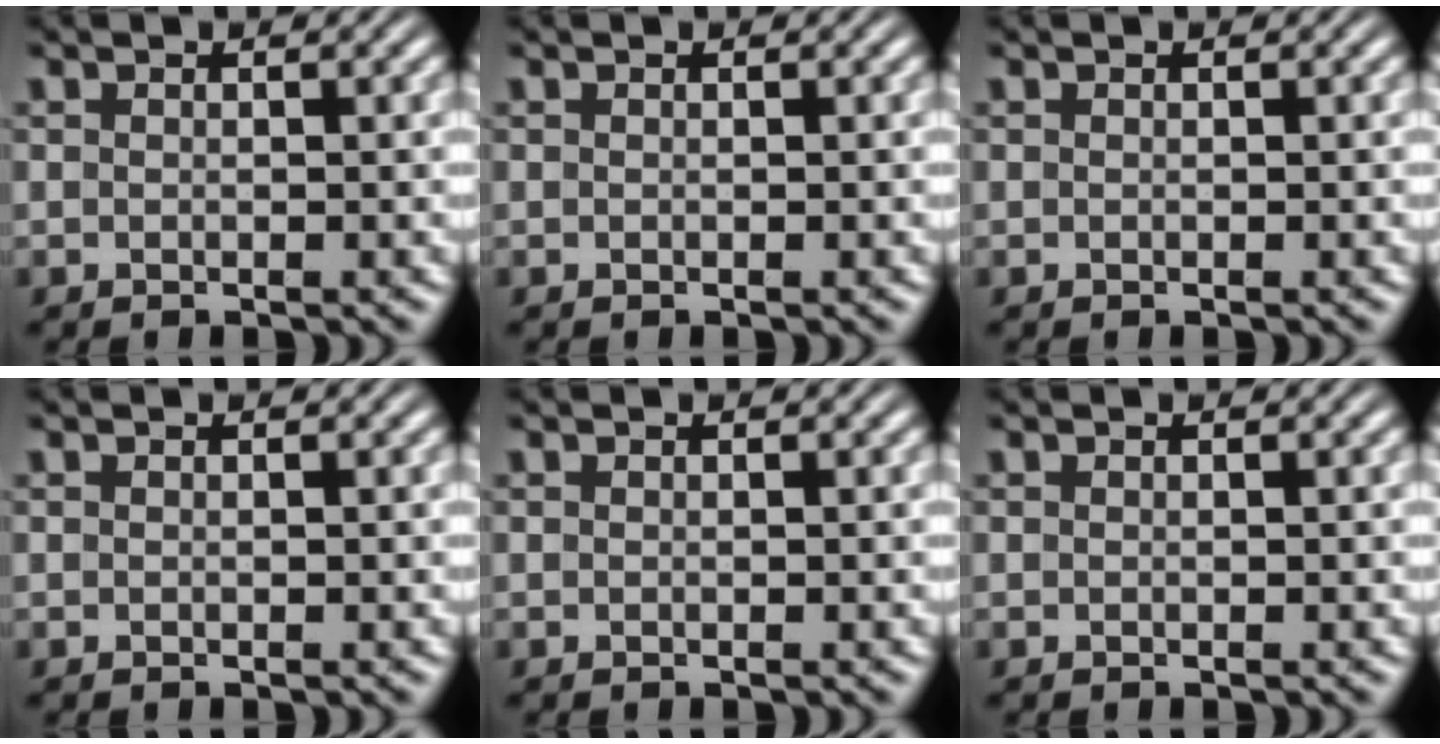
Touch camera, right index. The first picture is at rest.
{"total": 0.0}
{"total": 0.0}
{"total": 0.0}
{"total": 0.0}
{"total": 0.0}